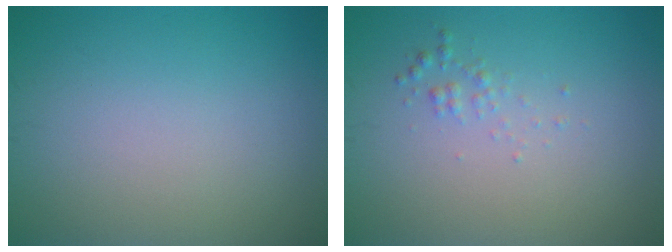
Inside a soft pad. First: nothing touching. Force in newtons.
{"total": 0.9, "press": 0.9, "slide": 0.0}